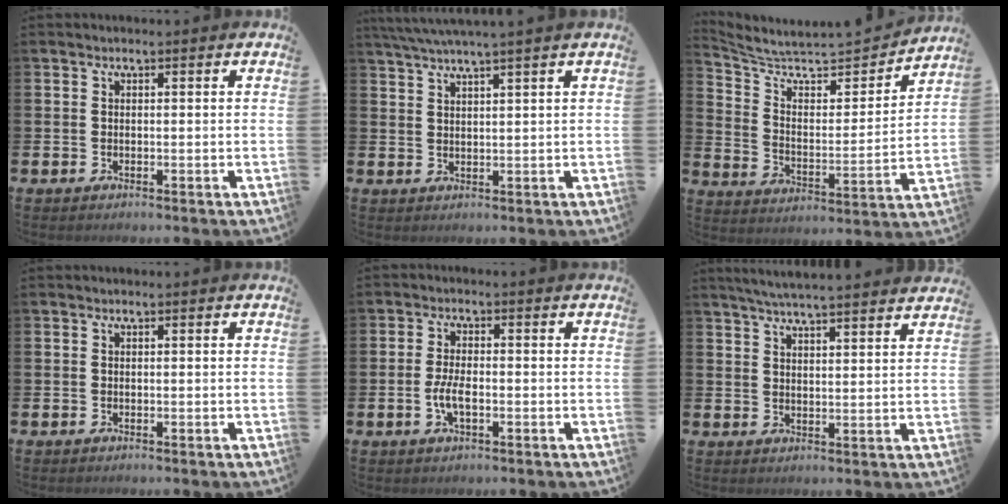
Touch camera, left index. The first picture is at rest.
{"total": 3.6, "force": [3.3, -0.9, 1.3], "torque": [-0.033, -0.005, 0.059]}
{"total": 6.3, "force": [5.8, 1.6, 1.8], "torque": [-0.072, -0.056, 0.091]}
{"total": 0.0}
{"total": 3.5, "force": [-1.0, 1.4, 3.1], "torque": [-0.056, -0.002, -0.020]}
{"total": 5.1, "force": [5.0, -0.3, 0.9], "torque": [-0.034, -0.024, 0.090]}